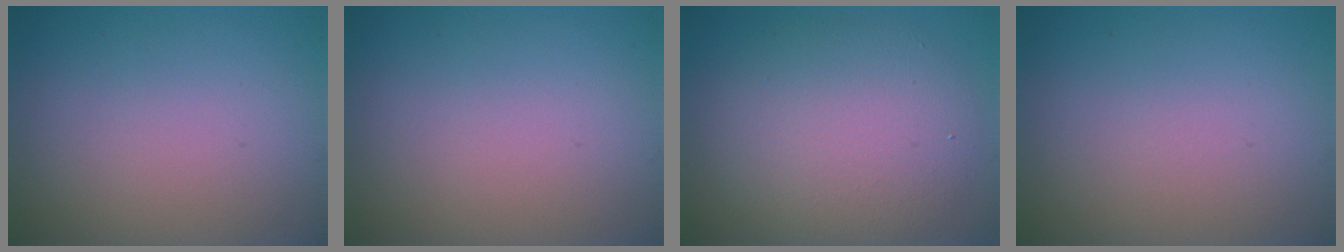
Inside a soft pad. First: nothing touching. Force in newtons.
{"total": 0.0}
{"total": 7.2, "press": 7.2, "slide": 0.5}
{"total": 0.0}